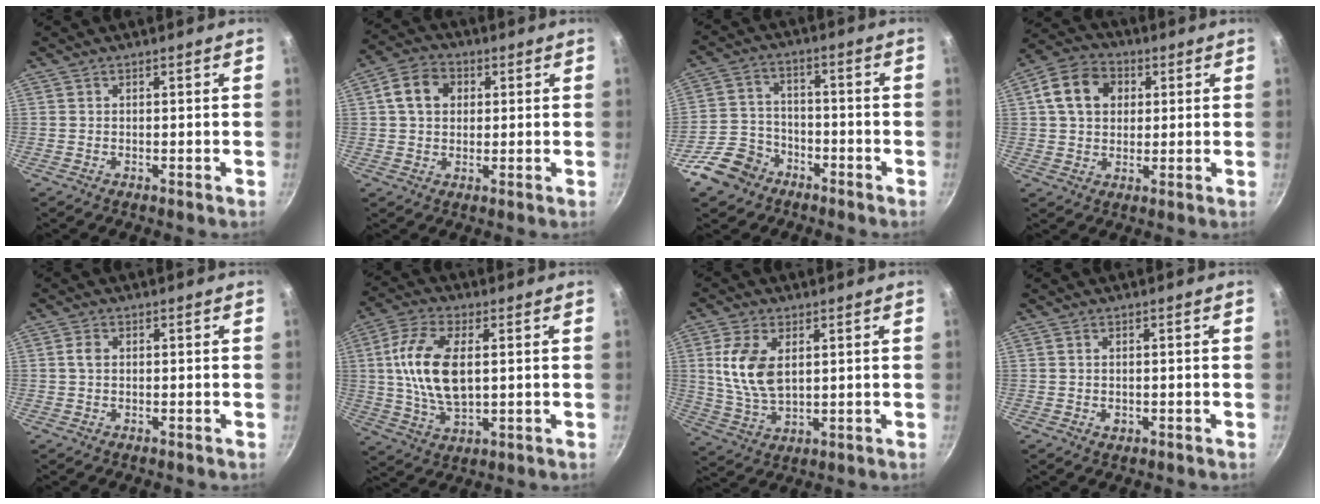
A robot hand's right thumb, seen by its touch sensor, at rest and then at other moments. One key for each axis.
{"total": 7.6, "fx": 1.7, "fy": 6.0, "fz": 4.4, "tx": -0.059, "ty": 0.012, "tz": 0.019}
{"total": 9.4, "fx": -5.8, "fy": 6.8, "fz": 2.9, "tx": -0.043, "ty": 0.046, "tz": -0.107}
{"total": 10.7, "fx": 2.6, "fy": 8.3, "fz": 6.2, "tx": -0.086, "ty": 0.012, "tz": 0.030}
{"total": 1.9, "fx": 0.2, "fy": 1.3, "fz": 1.3, "tx": -0.024, "ty": 0.004, "tz": 0.001}
{"total": 13.4, "fx": 1.9, "fy": 6.8, "fz": 11.4, "tx": -0.220, "ty": 0.002, "tz": 0.036}
{"total": 10.6, "fx": 2.4, "fy": 6.0, "fz": 8.4, "tx": -0.164, "ty": -0.016, "tz": 0.052}
{"total": 1.2, "fx": -0.1, "fy": 0.9, "fz": 0.8, "tx": -0.012, "ty": -0.002, "tz": 0.000}